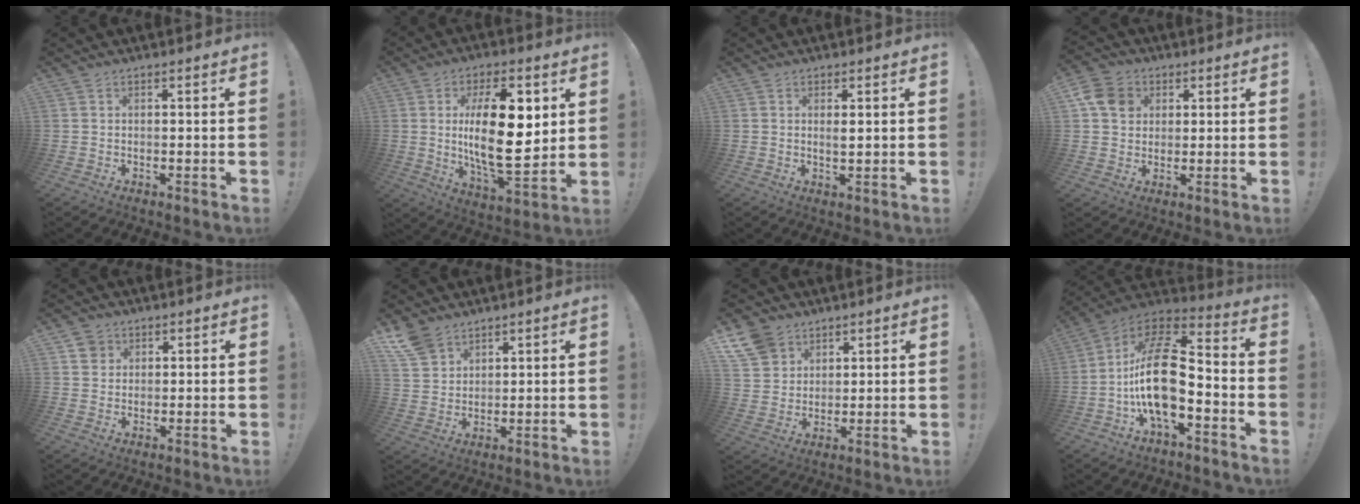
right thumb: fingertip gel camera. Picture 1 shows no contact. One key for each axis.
{"total": 21.0, "fx": 3.4, "fy": 8.7, "fz": 18.8, "tx": -0.316, "ty": -0.015, "tz": 0.048}
{"total": 1.7, "fx": 0.8, "fy": 0.3, "fz": 1.5, "tx": -0.017, "ty": -0.008, "tz": 0.010}
{"total": 8.6, "fx": 3.1, "fy": 7.2, "fz": 3.5, "tx": -0.053, "ty": -0.003, "tz": 0.064}
{"total": 4.0, "fx": 2.2, "fy": 3.3, "fz": 0.6, "tx": 0.001, "ty": -0.008, "tz": 0.039}
{"total": 9.0, "fx": 6.0, "fy": 6.2, "fz": 2.7, "tx": -0.046, "ty": -0.035, "tz": 0.120}
{"total": 9.6, "fx": 6.0, "fy": 7.1, "fz": 2.5, "tx": -0.038, "ty": -0.040, "tz": 0.119}
{"total": 21.4, "fx": -3.9, "fy": 10.6, "fz": 18.2, "tx": -0.354, "ty": 0.028, "tz": -0.063}